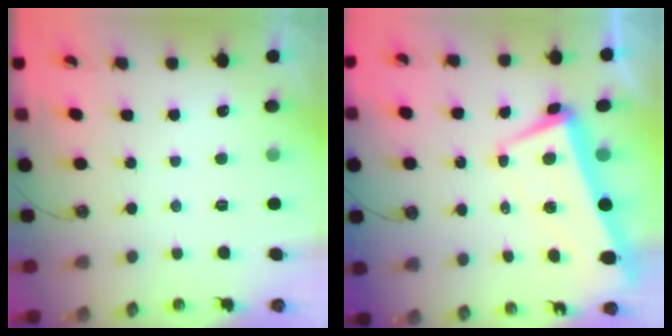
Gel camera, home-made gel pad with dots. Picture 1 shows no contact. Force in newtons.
{"total": 3.7, "press": 3.0, "slide": 2.1}